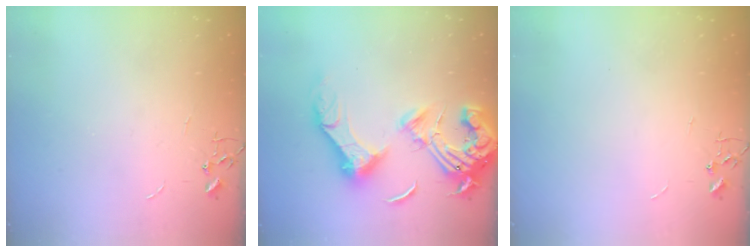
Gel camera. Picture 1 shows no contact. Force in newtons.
{"total": 19.5, "press": 19.4, "slide": 2.0}
{"total": 0.0}